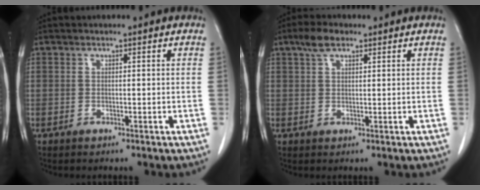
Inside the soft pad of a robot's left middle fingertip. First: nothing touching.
{"total": 3.6, "force": [2.3, 1.5, 2.3], "torque": [-0.048, 0.011, 0.045]}